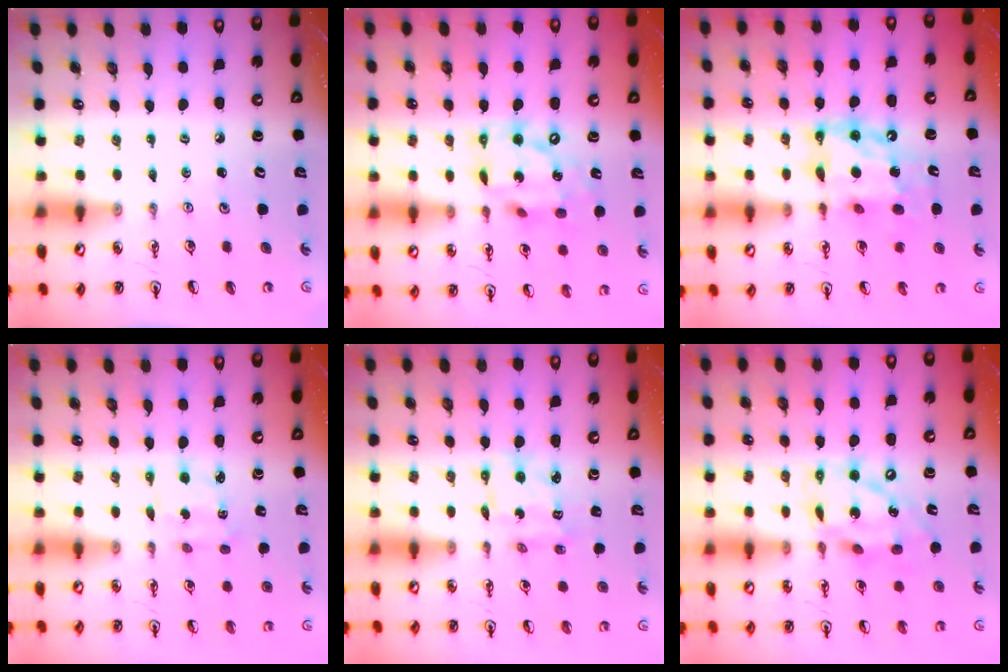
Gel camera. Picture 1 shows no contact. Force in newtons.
{"total": 14.9, "press": 14.8, "slide": 1.4}
{"total": 11.7, "press": 11.6, "slide": 1.1}
{"total": 2.2, "press": 2.0, "slide": 0.8}
{"total": 7.0, "press": 7.0, "slide": 0.4}
{"total": 16.0, "press": 16.0, "slide": 1.2}